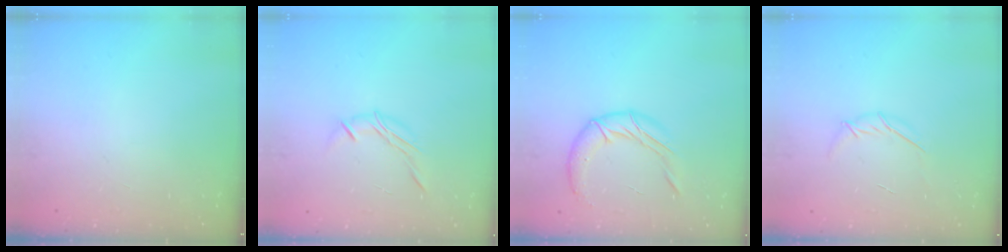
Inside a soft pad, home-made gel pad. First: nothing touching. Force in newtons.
{"total": 7.2, "press": 7.1, "slide": 1.3}
{"total": 10.3, "press": 10.3, "slide": 1.3}
{"total": 5.5, "press": 5.4, "slide": 0.9}